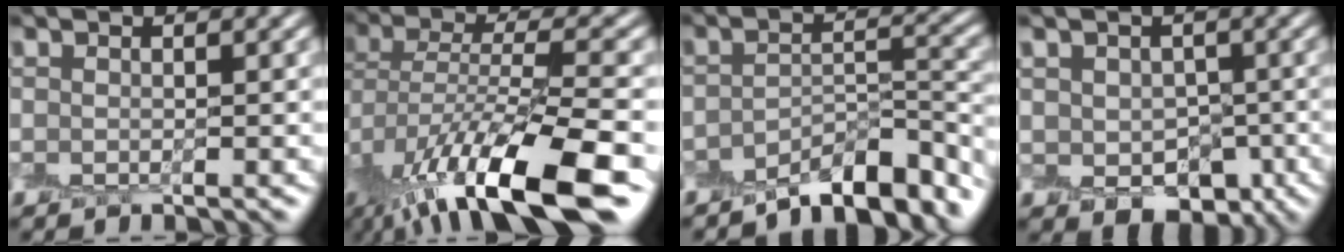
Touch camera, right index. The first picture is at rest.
{"total": 12.4, "force": [-7.2, 3.6, 9.4], "torque": [-0.187, -0.003, -0.112]}
{"total": 5.9, "force": [-5.1, 1.6, 2.6], "torque": [-0.031, 0.007, -0.083]}
{"total": 4.4, "force": [-0.8, 3.8, 2.0], "torque": [-0.021, -0.010, -0.004]}